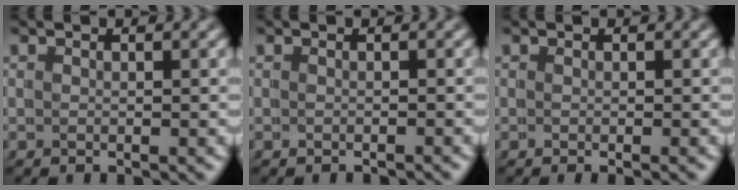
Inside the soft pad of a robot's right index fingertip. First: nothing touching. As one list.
[{"total": 0.9, "force": [-0.8, 0.1, 0.0], "torque": [0.007, 0.003, -0.013]}, {"total": 0.8, "force": [-0.5, 0.0, 0.6], "torque": [0.003, 0.004, -0.008]}]